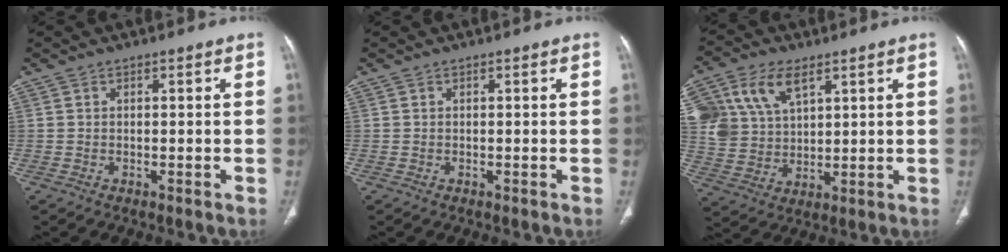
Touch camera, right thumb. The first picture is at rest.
{"total": 0.0}
{"total": 14.4, "force": [6.7, 9.2, 8.8], "torque": [-0.181, -0.007, 0.139]}